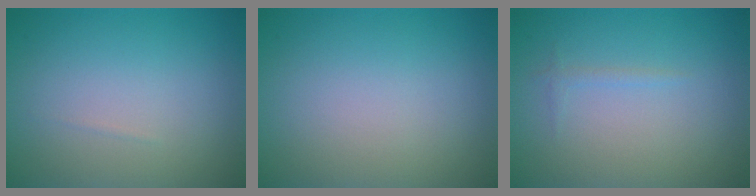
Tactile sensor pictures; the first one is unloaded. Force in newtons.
{"total": 0.0}
{"total": 0.6, "press": 0.6, "slide": 0.1}